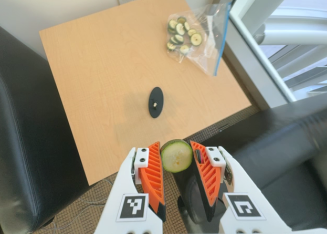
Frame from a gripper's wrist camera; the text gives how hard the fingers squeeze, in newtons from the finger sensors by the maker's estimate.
{"total": 8.7, "left": 8.7, "right": 8.8}